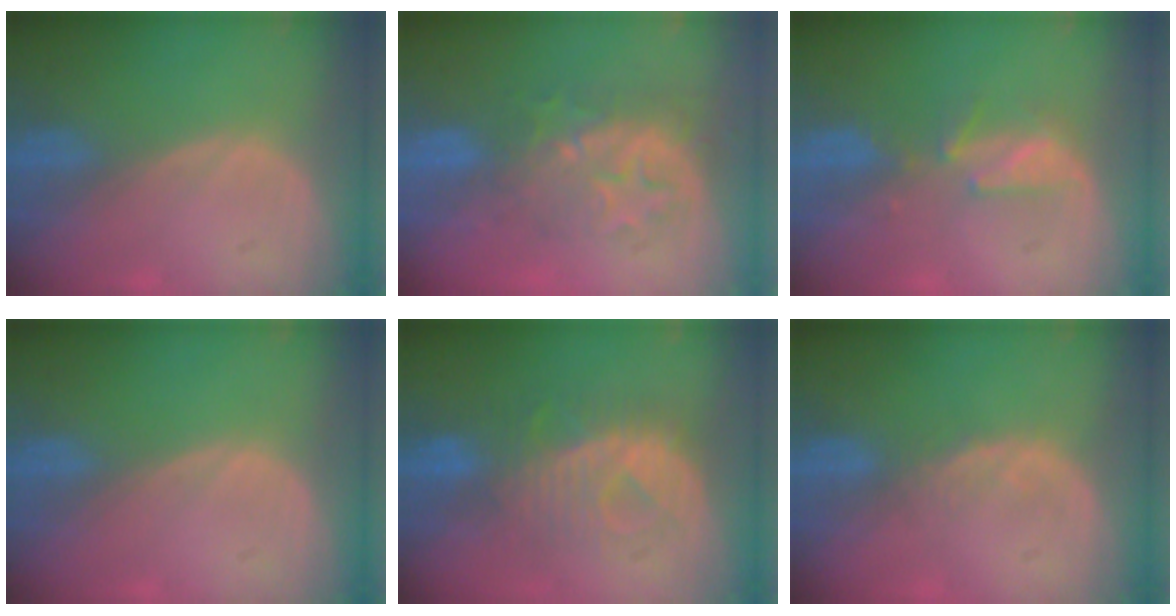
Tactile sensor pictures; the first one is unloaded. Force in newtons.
{"total": 9.0, "press": 8.0, "slide": 4.2}
{"total": 3.6, "press": 3.5, "slide": 0.5}
{"total": 0.0}
{"total": 8.2, "press": 8.0, "slide": 1.5}
{"total": 1.4, "press": 1.4, "slide": 0.2}